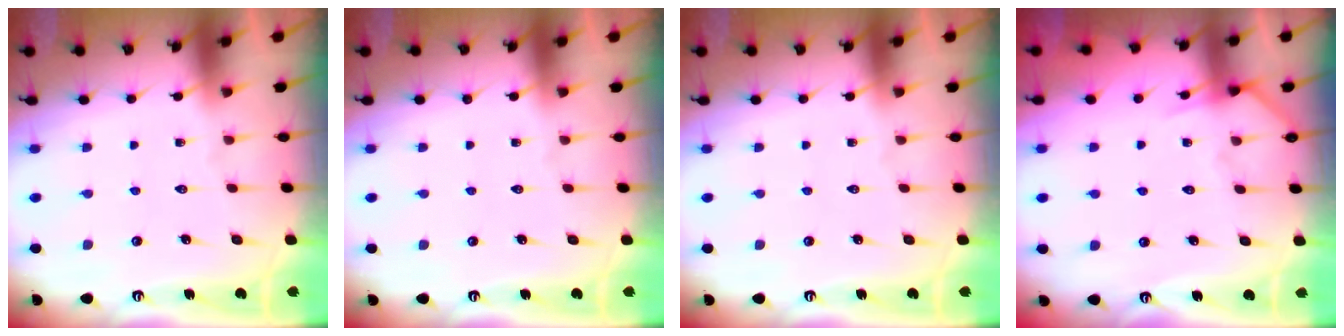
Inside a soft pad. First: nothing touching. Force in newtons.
{"total": 0.0}
{"total": 0.0}
{"total": 6.9, "press": 6.8, "slide": 0.8}